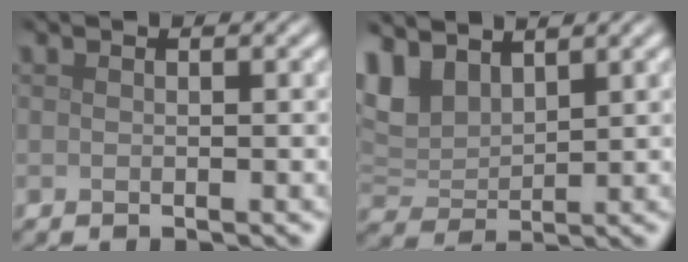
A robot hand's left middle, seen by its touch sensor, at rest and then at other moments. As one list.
[{"total": 5.3, "force": [3.8, 2.6, 2.6], "torque": [-0.068, 0.005, 0.071]}]